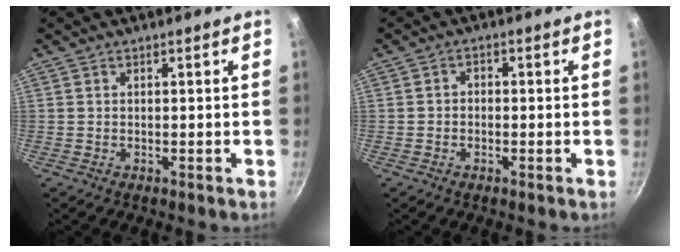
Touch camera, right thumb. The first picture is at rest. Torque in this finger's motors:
{"motor_torque": [-0.06, -0.06, -0.42, 0.18, 0.09]}